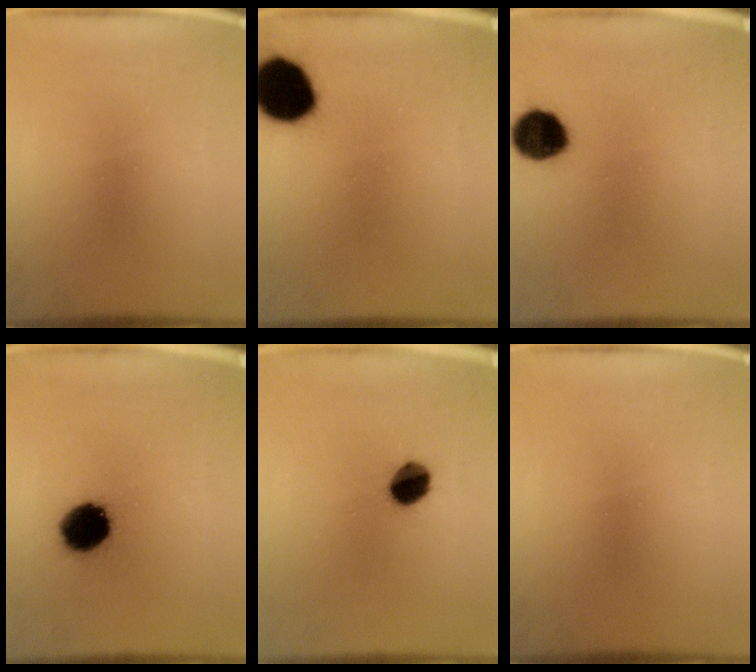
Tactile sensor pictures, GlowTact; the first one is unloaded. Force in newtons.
{"total": 15.5}
{"total": 8.4}
{"total": 10.8}
{"total": 7.5}
{"total": 0.0}